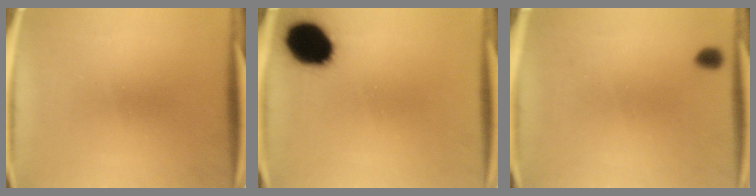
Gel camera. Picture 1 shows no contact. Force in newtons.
{"total": 13.4}
{"total": 1.3}